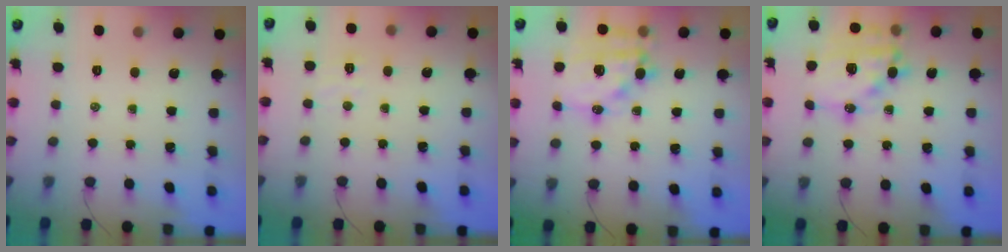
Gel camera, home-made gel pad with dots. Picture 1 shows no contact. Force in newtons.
{"total": 3.7, "press": 3.5, "slide": 1.0}
{"total": 15.6, "press": 15.2, "slide": 3.8}
{"total": 15.9, "press": 15.7, "slide": 2.3}